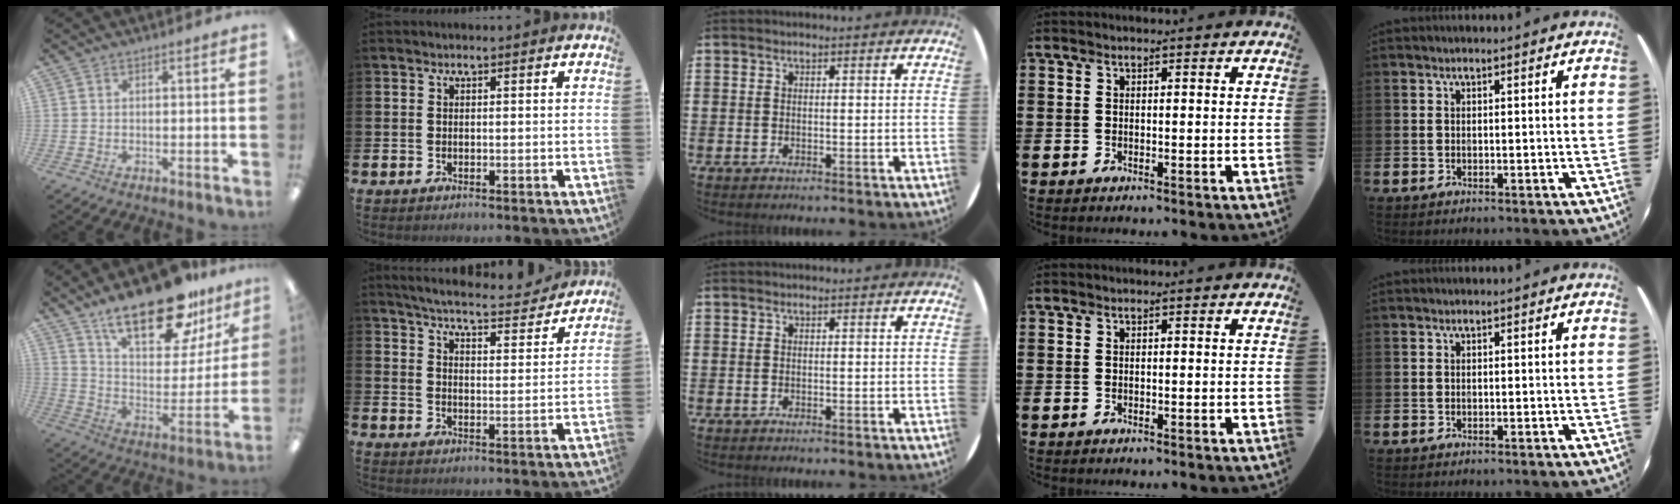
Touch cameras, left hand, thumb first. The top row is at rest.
{"thumb": {"total": 24.0, "force": [16.9, 9.8, 13.9], "torque": [-0.219, -0.100, 0.290]}, "index": {"total": 5.6, "force": [5.4, 0.5, 1.4], "torque": [-0.042, -0.043, 0.090]}}